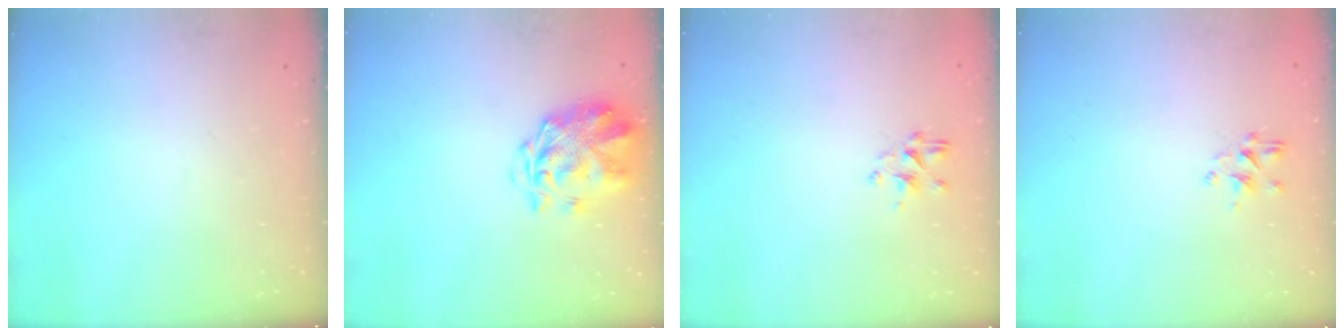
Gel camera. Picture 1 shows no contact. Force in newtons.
{"total": 3.3, "press": 3.0, "slide": 1.5}
{"total": 2.2, "press": 2.1, "slide": 0.8}
{"total": 1.8, "press": 1.7, "slide": 0.7}